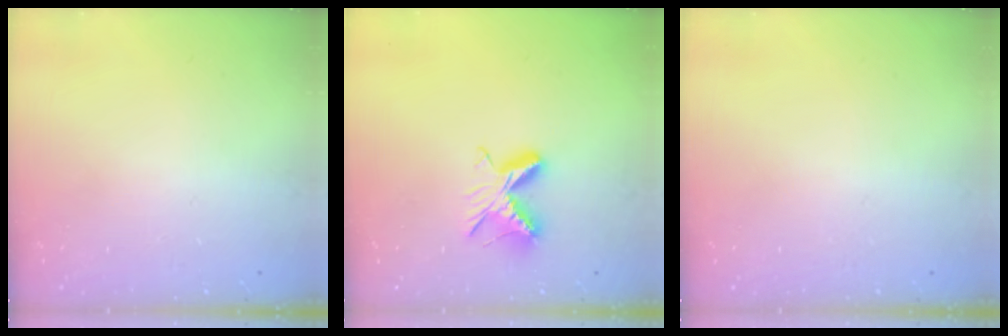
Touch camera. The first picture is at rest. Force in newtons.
{"total": 8.7, "press": 8.7, "slide": 0.9}
{"total": 0.0}